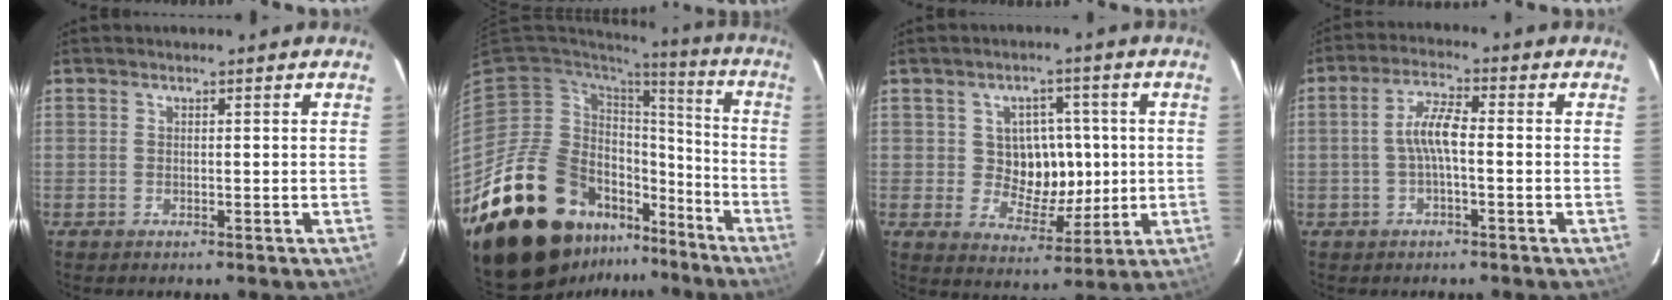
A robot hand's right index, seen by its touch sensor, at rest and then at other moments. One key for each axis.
{"total": 21.1, "fx": -13.8, "fy": 12.4, "fz": 10.1, "tx": -0.206, "ty": 0.012, "tz": -0.213}
{"total": 8.4, "fx": 0.4, "fy": 7.3, "fz": 4.3, "tx": -0.075, "ty": 0.008, "tz": 0.015}
{"total": 5.1, "fx": -0.8, "fy": 1.1, "fz": 4.9, "tx": -0.102, "ty": 0.013, "tz": -0.016}